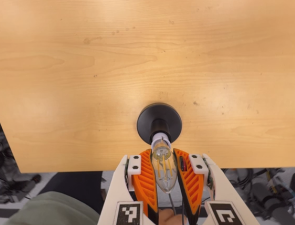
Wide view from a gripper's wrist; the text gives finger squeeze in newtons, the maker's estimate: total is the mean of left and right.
{"total": 19.4, "left": 19.8, "right": 18.9}